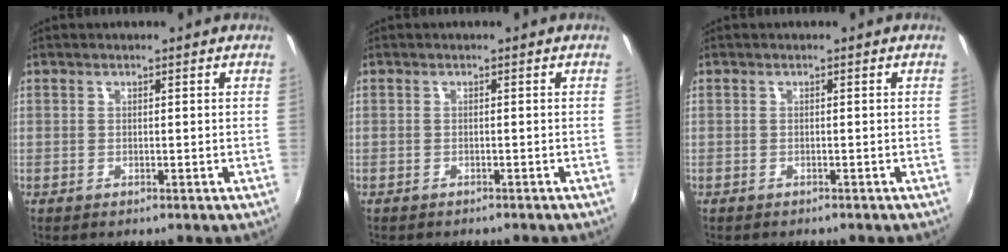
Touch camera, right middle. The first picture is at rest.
{"total": 1.3, "force": [-1.2, 0.3, 0.4], "torque": [-0.013, -0.005, -0.015]}
{"total": 0.7, "force": [-0.7, 0.1, 0.2], "torque": [-0.007, -0.001, -0.008]}